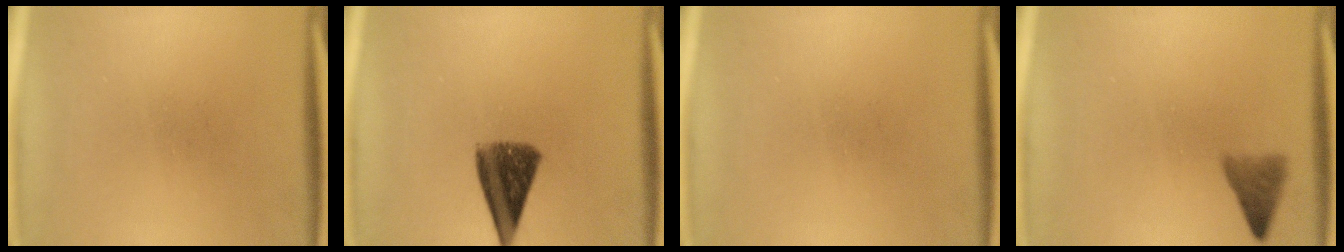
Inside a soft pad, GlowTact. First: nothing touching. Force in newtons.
{"total": 8.8}
{"total": 0.0}
{"total": 2.6}